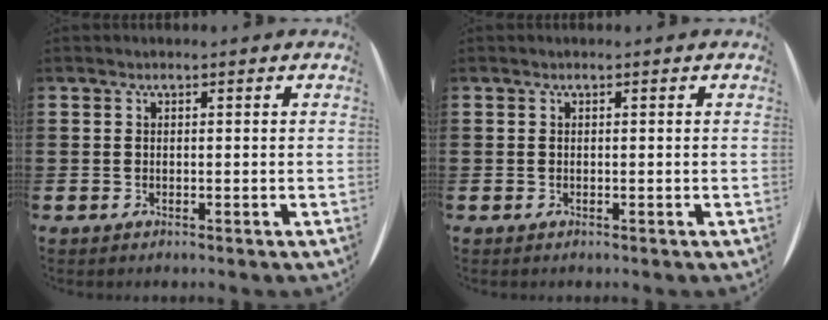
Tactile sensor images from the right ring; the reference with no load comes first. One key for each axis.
{"total": 0.0}